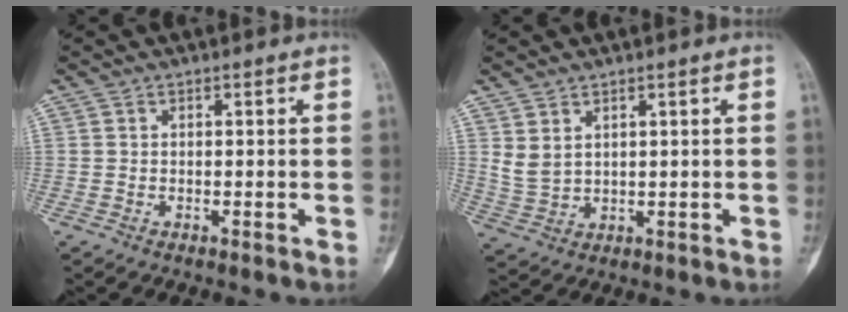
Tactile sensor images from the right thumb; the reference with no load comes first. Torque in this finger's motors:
{"motor_torque": [0.00, 0.01, 0.03, 0.00, 0.01]}